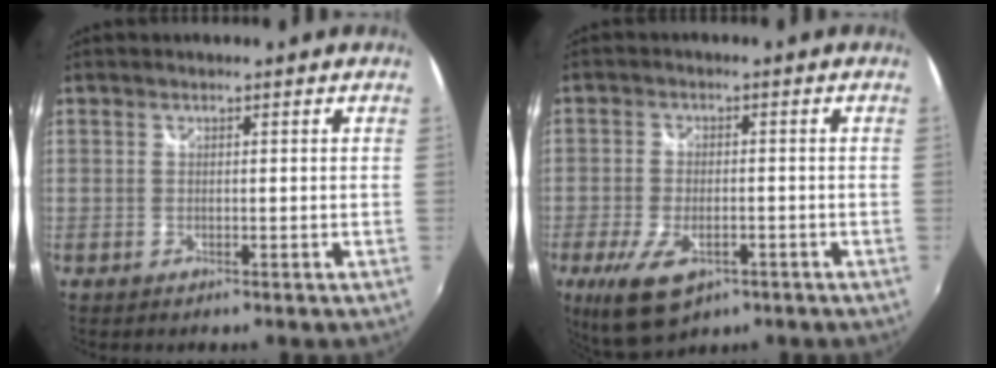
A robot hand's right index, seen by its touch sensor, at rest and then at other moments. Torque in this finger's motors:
{"motor_torque": [0.79, -0.72, 0.48, 0.09]}